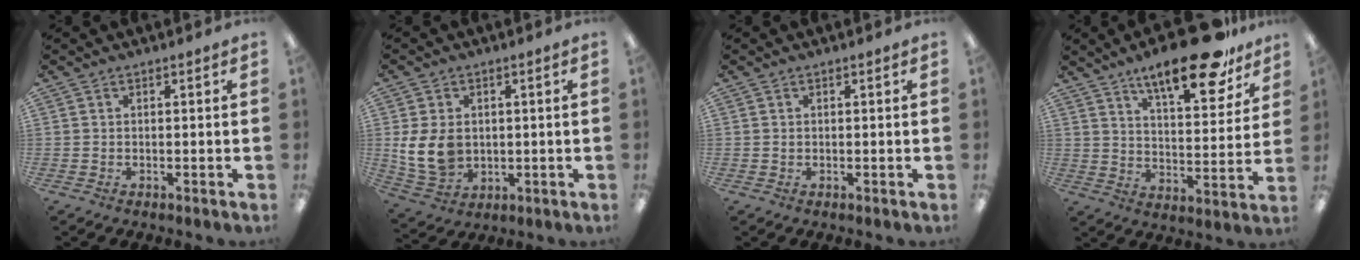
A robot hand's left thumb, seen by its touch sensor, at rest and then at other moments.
{"total": 10.2, "force": [0.4, 7.9, 6.5], "torque": [-0.143, 0.006, 0.009]}
{"total": 0.6, "force": [0.2, 0.4, 0.3], "torque": [-0.007, 0.005, 0.003]}
{"total": 18.8, "force": [13.5, 5.9, 11.6], "torque": [-0.170, -0.079, 0.218]}